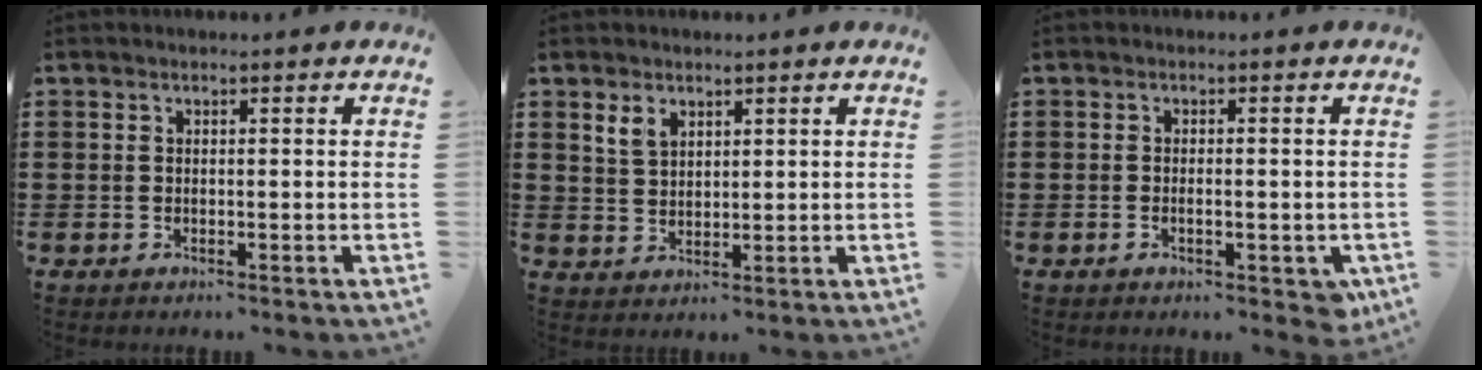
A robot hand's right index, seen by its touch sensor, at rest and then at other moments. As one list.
[{"total": 2.9, "force": [1.9, 1.8, 1.3], "torque": [-0.032, 0.005, 0.037]}, {"total": 2.5, "force": [-0.7, 1.1, 2.2], "torque": [-0.040, 0.002, -0.013]}]